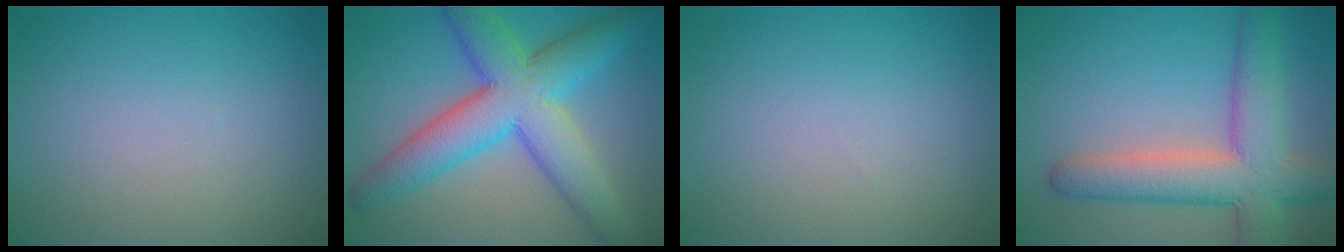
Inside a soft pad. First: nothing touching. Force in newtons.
{"total": 9.6, "press": 9.6, "slide": 0.4}
{"total": 0.0}
{"total": 8.1, "press": 8.1, "slide": 0.7}